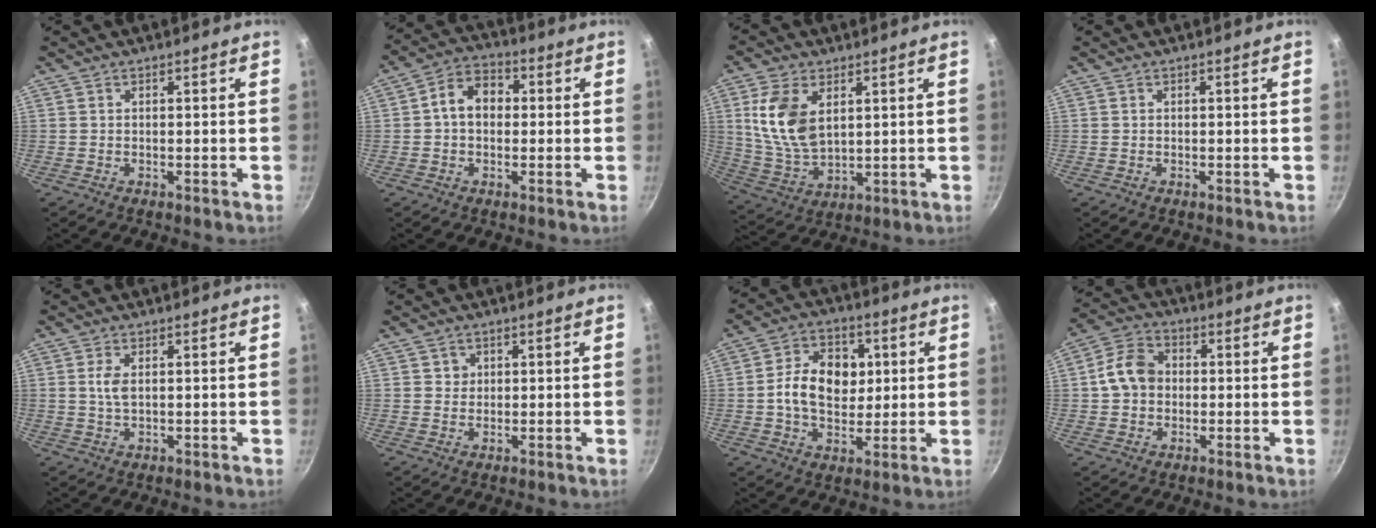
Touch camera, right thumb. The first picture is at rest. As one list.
[{"total": 8.0, "force": [0.5, 6.0, 5.3], "torque": [-0.056, 0.023, -0.007]}, {"total": 12.6, "force": [3.6, 7.5, 9.4], "torque": [-0.178, -0.021, 0.081]}, {"total": 0.0}, {"total": 2.8, "force": [0.5, 1.4, 2.4], "torque": [-0.048, 0.000, 0.010]}, {"total": 2.0, "force": [0.6, 1.8, 0.3], "torque": [0.008, 0.004, 0.007]}, {"total": 12.6, "force": [1.3, 9.2, 8.5], "torque": [-0.110, 0.007, 0.012]}, {"total": 8.5, "force": [0.1, 6.9, 5.0], "torque": [-0.067, 0.020, -0.013]}]